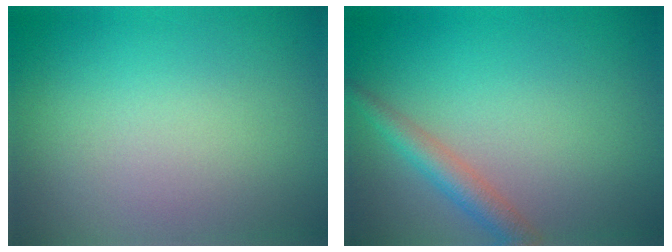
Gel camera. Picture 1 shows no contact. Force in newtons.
{"total": 2.7, "press": 2.7, "slide": 0.1}